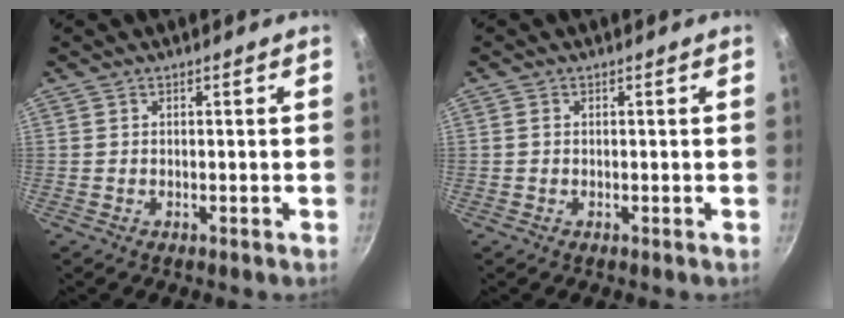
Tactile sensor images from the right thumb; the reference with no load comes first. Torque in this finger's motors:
{"motor_torque": [-0.75, 0.17, 0.40, -0.04, 0.03]}